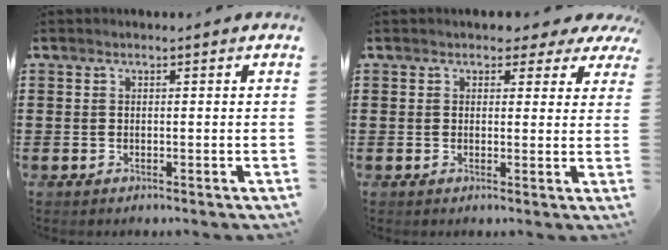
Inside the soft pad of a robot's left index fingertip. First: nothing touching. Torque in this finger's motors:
{"motor_torque": [2.14, 0.00, 0.45, 0.01]}